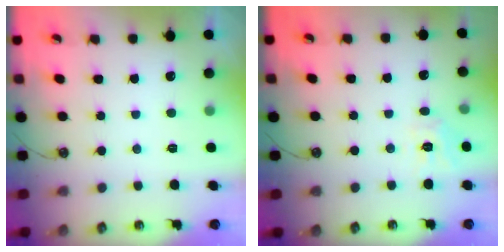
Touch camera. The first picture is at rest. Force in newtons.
{"total": 6.3, "press": 6.3, "slide": 0.5}